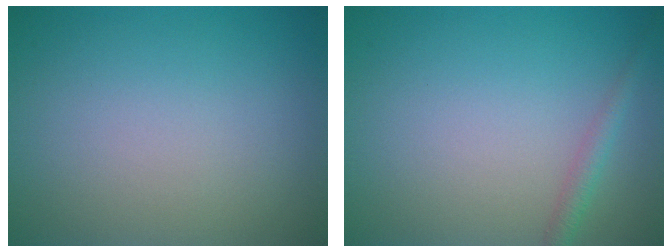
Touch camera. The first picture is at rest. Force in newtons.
{"total": 1.6, "press": 1.6, "slide": 0.1}